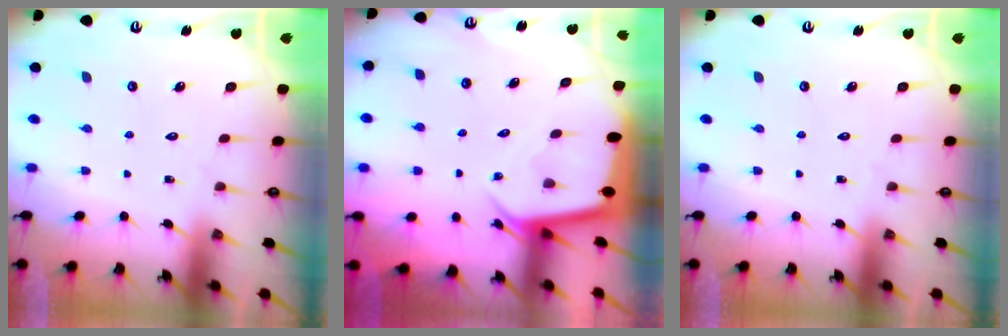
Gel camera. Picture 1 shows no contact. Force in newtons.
{"total": 2.3, "press": 2.3, "slide": 0.1}
{"total": 0.0}